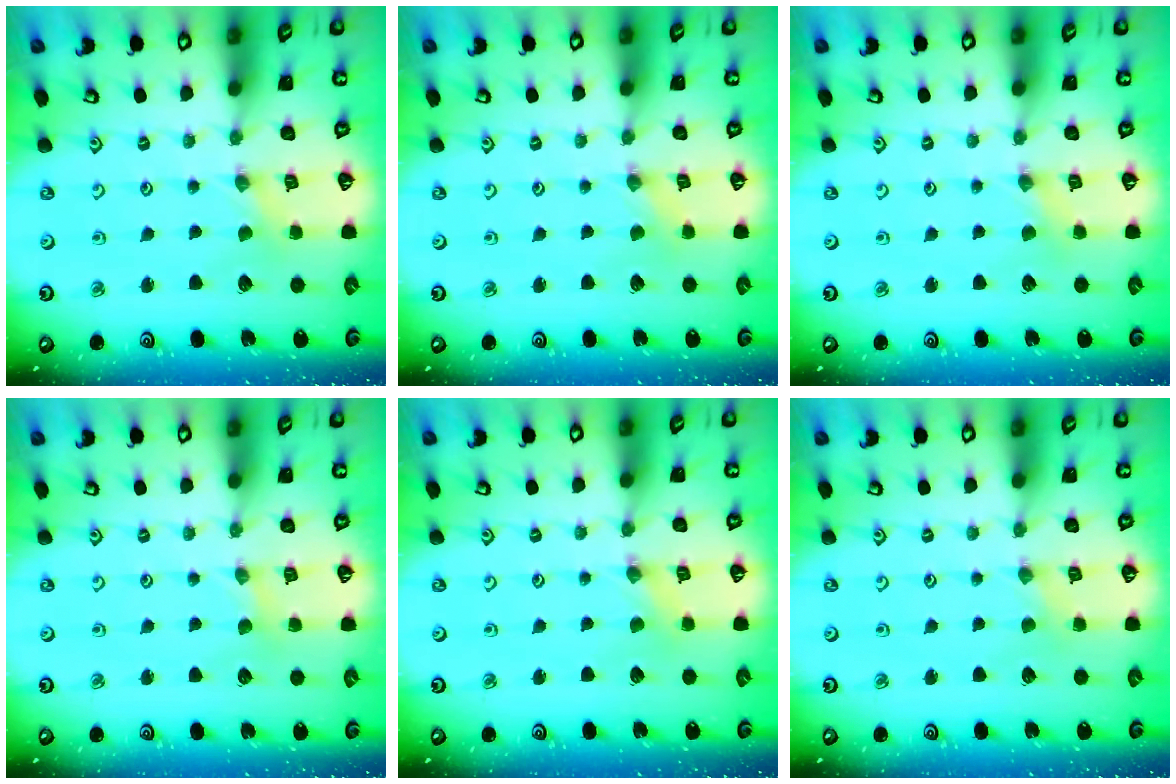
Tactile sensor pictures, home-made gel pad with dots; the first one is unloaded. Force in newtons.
{"total": 0.0}
{"total": 2.1, "press": 2.1, "slide": 0.3}
{"total": 2.0, "press": 2.0, "slide": 0.3}
{"total": 0.0}
{"total": 1.0, "press": 0.9, "slide": 0.2}